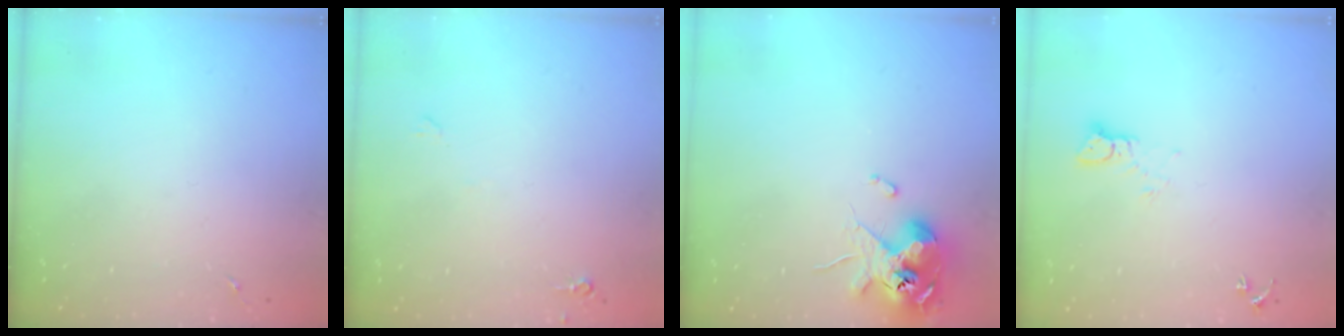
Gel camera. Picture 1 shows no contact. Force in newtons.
{"total": 3.8, "press": 3.8, "slide": 0.6}
{"total": 11.6, "press": 11.4, "slide": 2.1}
{"total": 3.7, "press": 3.7, "slide": 0.3}